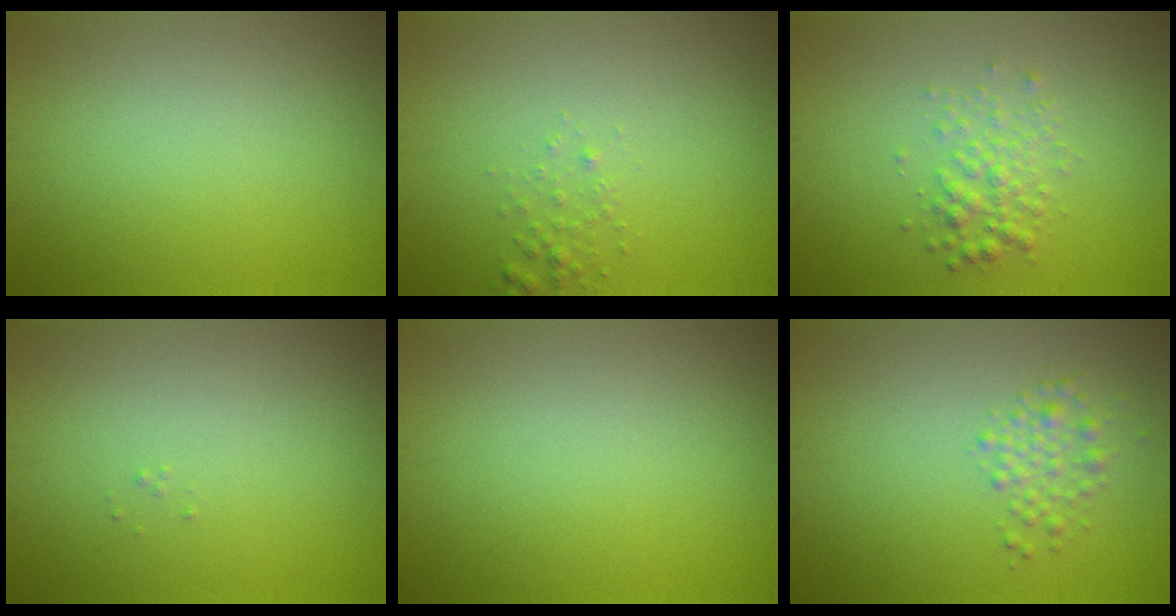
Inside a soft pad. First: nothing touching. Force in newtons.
{"total": 0.9, "press": 0.9, "slide": 0.1}
{"total": 2.3, "press": 2.3, "slide": 0.1}
{"total": 0.0}
{"total": 0.0}
{"total": 1.9, "press": 1.9, "slide": 0.0}